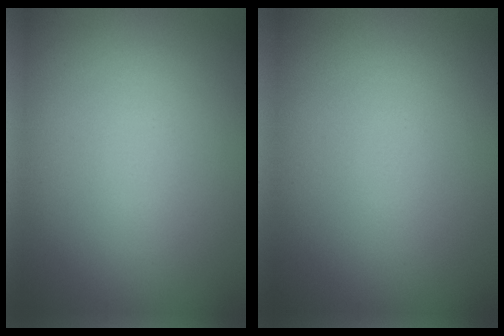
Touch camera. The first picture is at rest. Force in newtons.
{"total": 0.0}